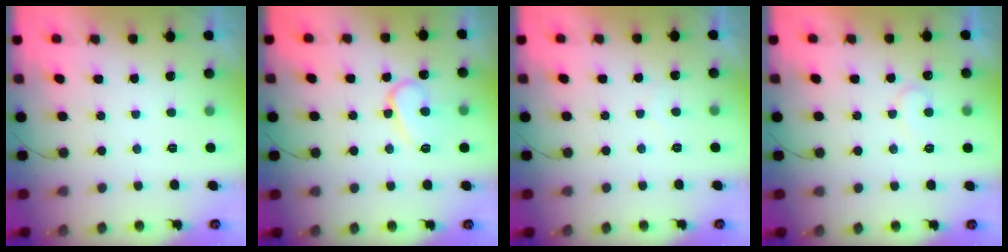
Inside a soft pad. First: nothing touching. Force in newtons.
{"total": 10.2, "press": 10.2, "slide": 1.1}
{"total": 3.3, "press": 3.2, "slide": 0.2}
{"total": 8.2, "press": 8.1, "slide": 0.4}